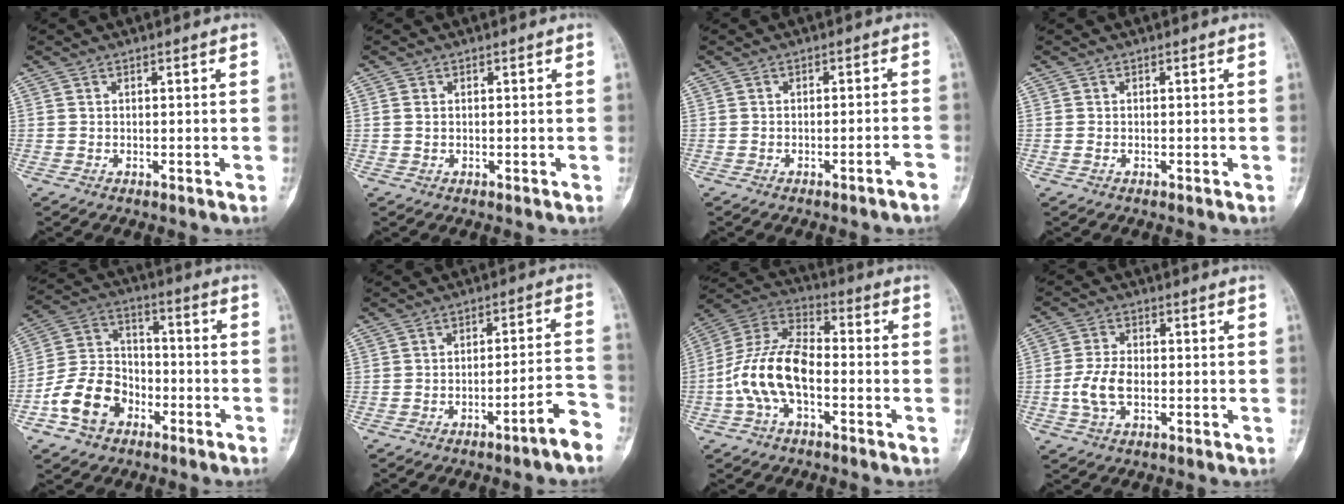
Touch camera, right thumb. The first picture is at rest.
{"total": 1.1, "force": [0.0, 0.8, 0.7], "torque": [-0.019, -0.001, -0.001]}
{"total": 2.4, "force": [-1.8, -0.2, 1.6], "torque": [-0.035, 0.014, -0.021]}
{"total": 0.6, "force": [-0.2, 0.4, 0.4], "torque": [-0.019, 0.004, -0.003]}
{"total": 12.4, "force": [-6.1, 8.8, 6.3], "torque": [-0.102, 0.060, -0.116]}
{"total": 7.1, "force": [-4.8, 0.3, 5.2], "torque": [-0.073, 0.048, -0.067]}
{"total": 13.8, "force": [-3.3, 7.2, 11.3], "torque": [-0.228, 0.041, -0.069]}
{"total": 6.2, "force": [-1.3, 3.7, 4.9], "torque": [-0.107, 0.010, -0.026]}